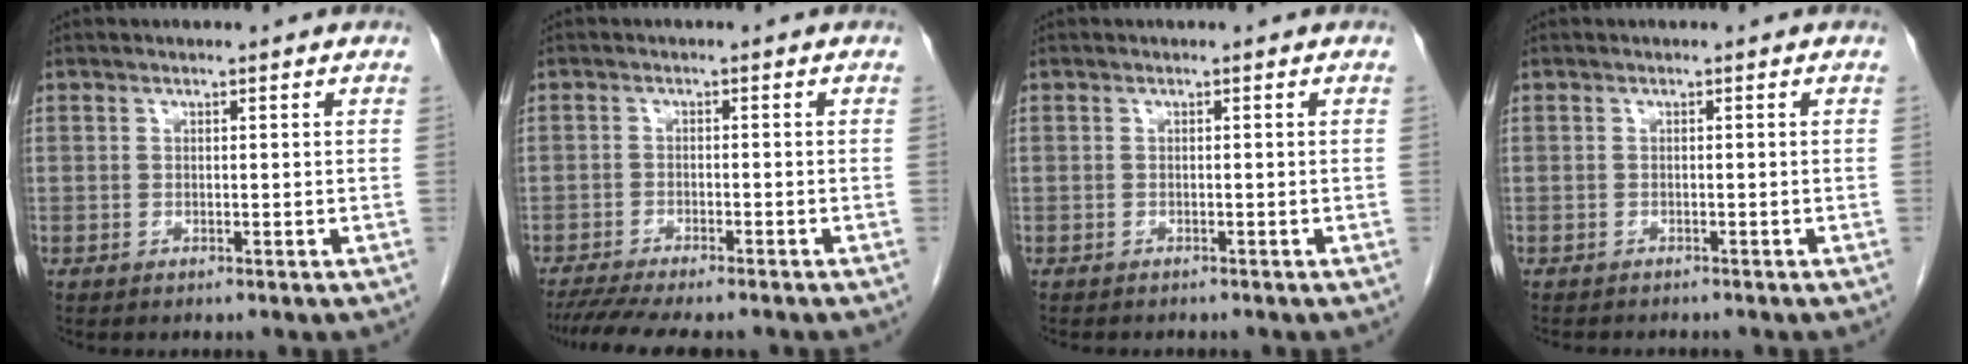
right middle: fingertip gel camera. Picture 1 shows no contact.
{"total": 10.2, "force": [-8.8, 1.4, 4.9], "torque": [-0.070, -0.010, -0.133]}
{"total": 2.2, "force": [-2.0, 0.7, 0.8], "torque": [-0.015, -0.004, -0.022]}
{"total": 3.3, "force": [-2.9, 1.0, 1.1], "torque": [-0.016, -0.005, -0.036]}